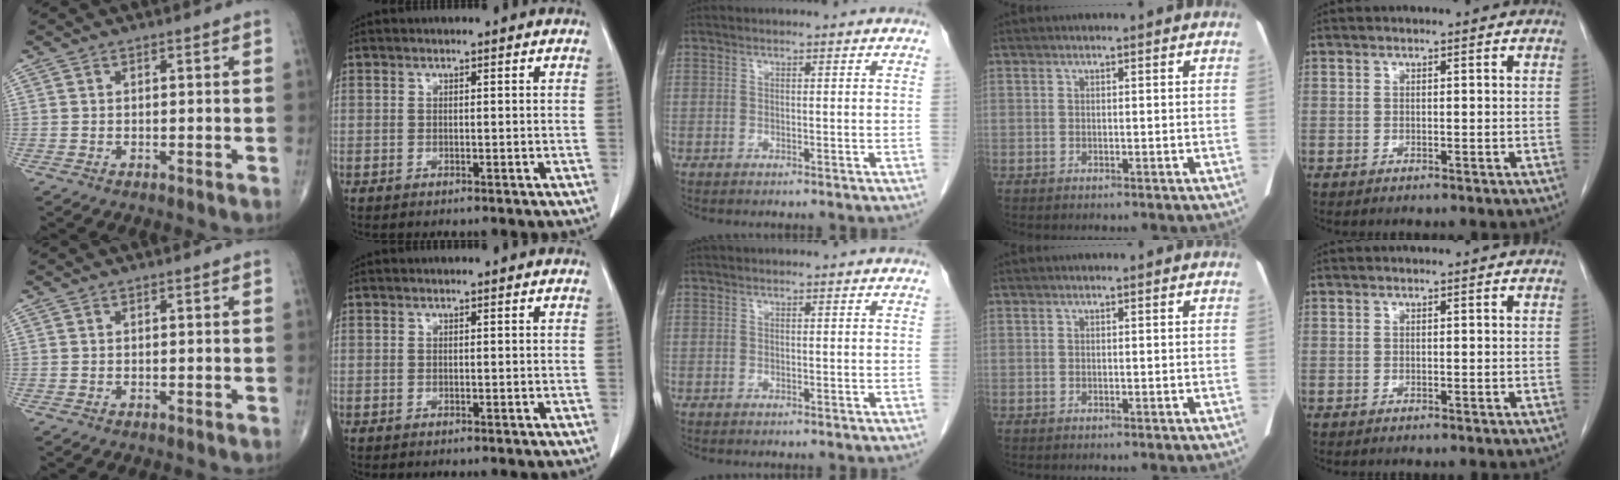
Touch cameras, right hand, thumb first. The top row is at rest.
{}